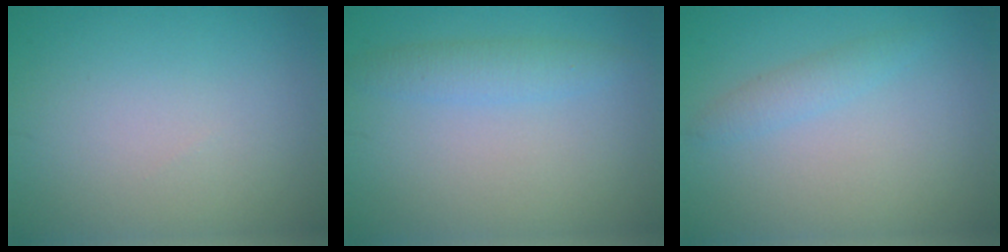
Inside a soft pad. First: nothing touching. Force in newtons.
{"total": 2.2, "press": 2.2, "slide": 0.2}
{"total": 1.5, "press": 1.5, "slide": 0.0}